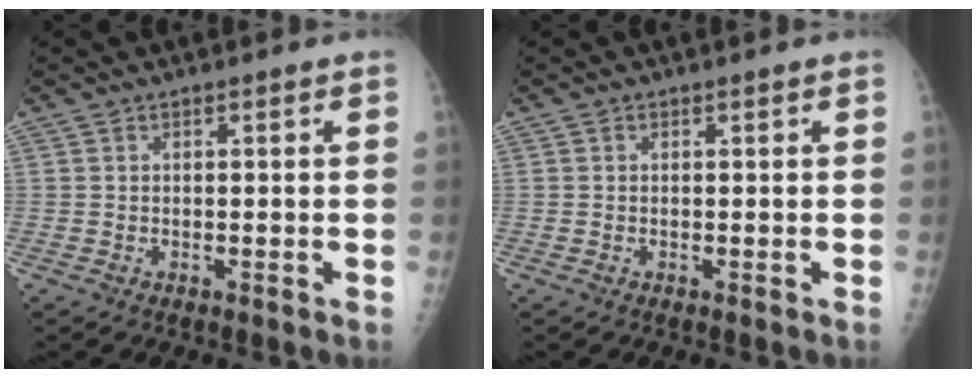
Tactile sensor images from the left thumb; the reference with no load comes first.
{"total": 0.0}